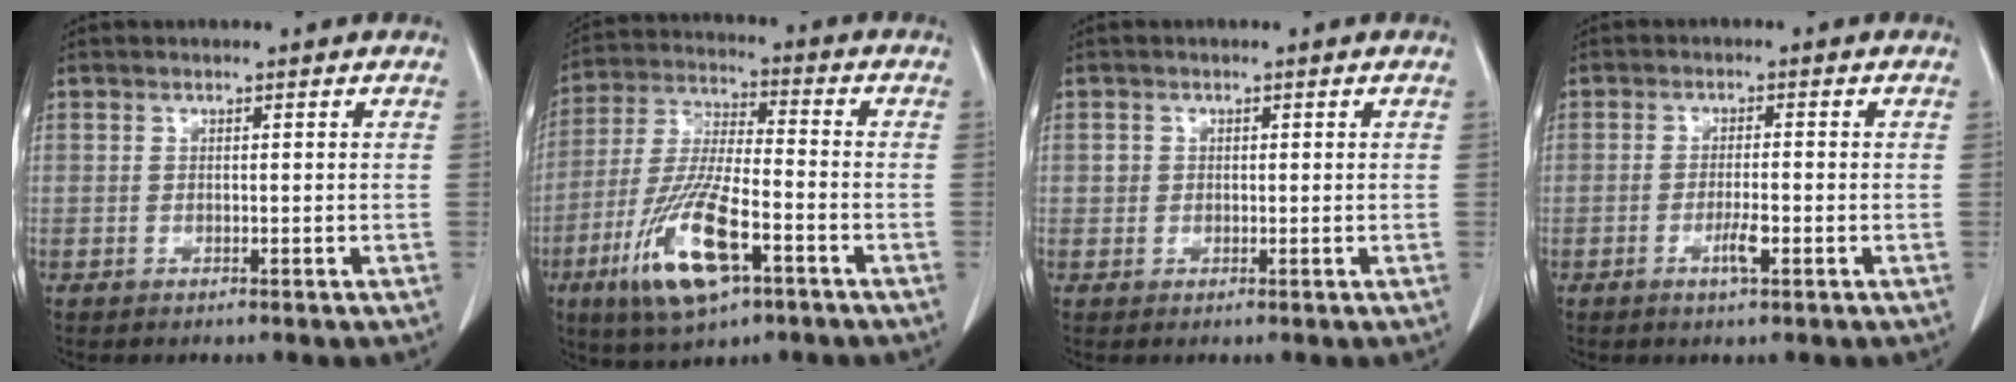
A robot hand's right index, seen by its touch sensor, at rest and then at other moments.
{"total": 14.7, "force": [-6.7, 3.4, 12.6], "torque": [-0.266, -0.022, -0.117]}
{"total": 1.2, "force": [0.1, 1.2, 0.2], "torque": [0.001, 0.005, 0.002]}
{"total": 3.1, "force": [-1.3, 0.4, 2.8], "torque": [-0.051, -0.001, -0.023]}